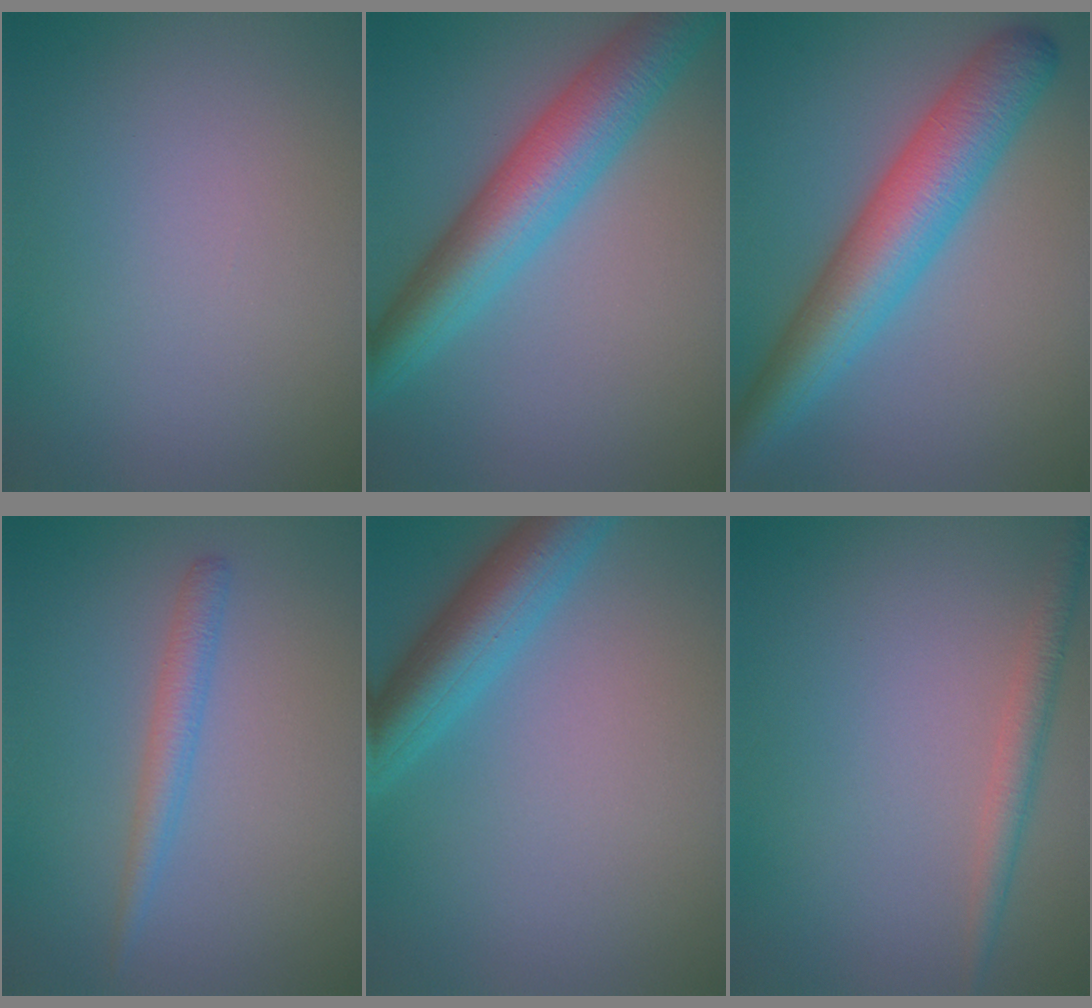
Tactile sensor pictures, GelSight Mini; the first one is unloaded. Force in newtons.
{"total": 7.8, "press": 7.8, "slide": 0.1}
{"total": 8.1, "press": 8.1, "slide": 0.1}
{"total": 2.0, "press": 2.0, "slide": 0.0}
{"total": 5.5, "press": 5.5, "slide": 0.3}
{"total": 2.1, "press": 2.1, "slide": 0.0}